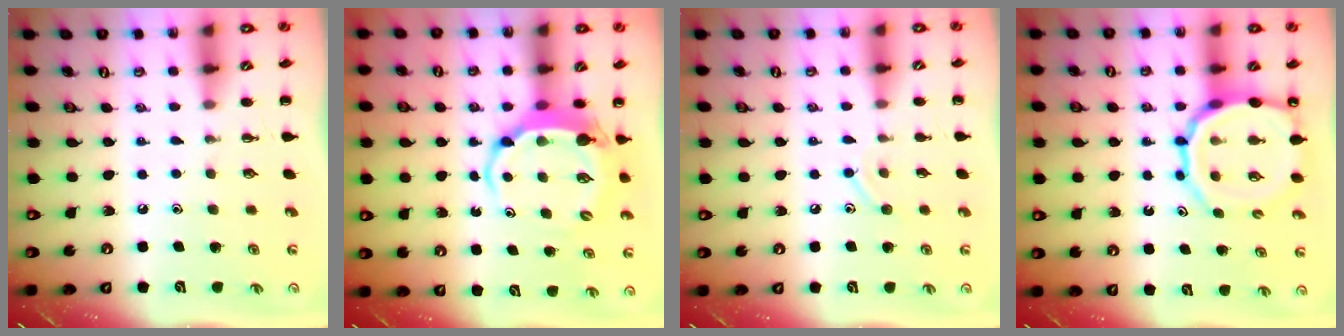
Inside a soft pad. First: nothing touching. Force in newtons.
{"total": 6.1, "press": 6.0, "slide": 0.9}
{"total": 8.3, "press": 7.9, "slide": 2.3}
{"total": 13.7, "press": 13.5, "slide": 2.6}